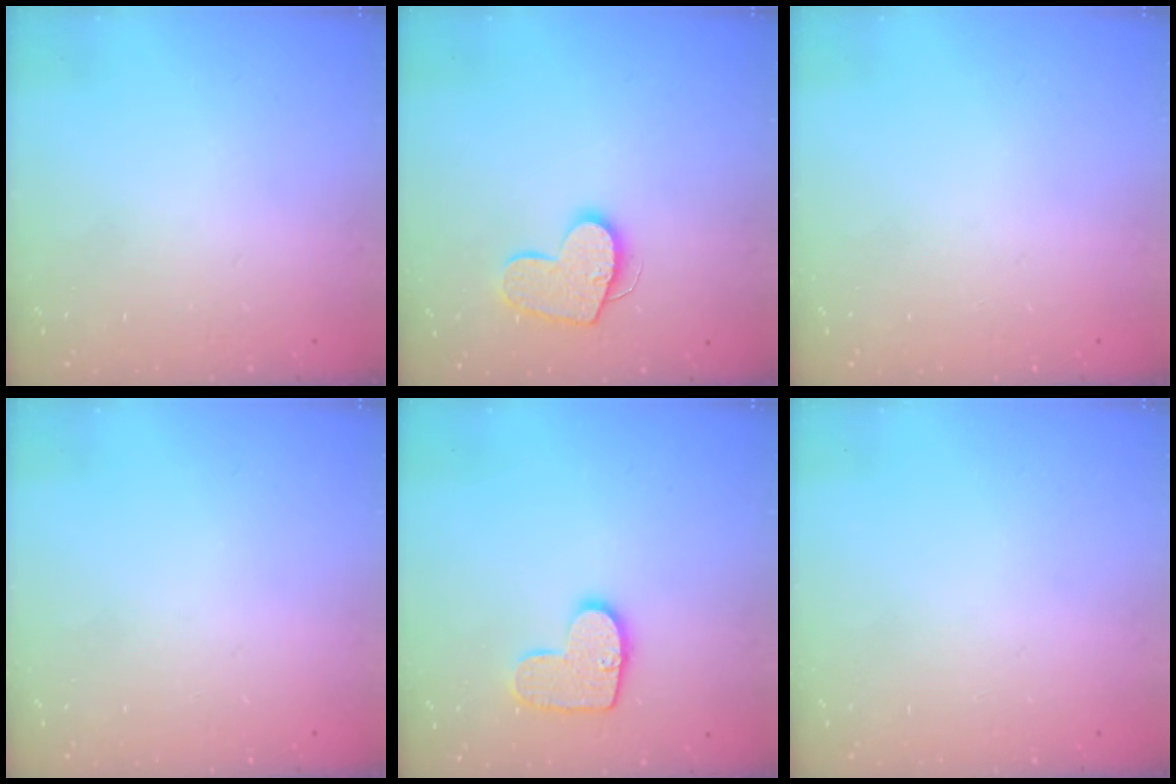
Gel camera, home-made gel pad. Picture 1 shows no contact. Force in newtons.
{"total": 12.4, "press": 12.4, "slide": 0.7}
{"total": 0.0}
{"total": 0.0}
{"total": 10.7, "press": 10.7, "slide": 0.6}
{"total": 0.0}